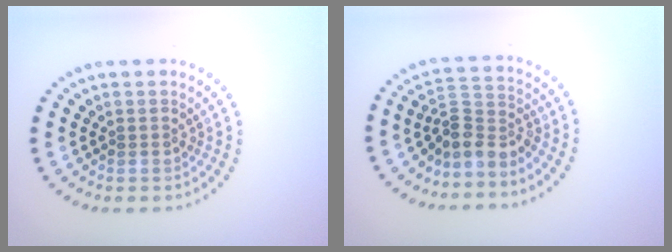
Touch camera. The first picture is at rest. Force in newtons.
{"total": 3.3, "press": 2.3, "slide": 2.3}